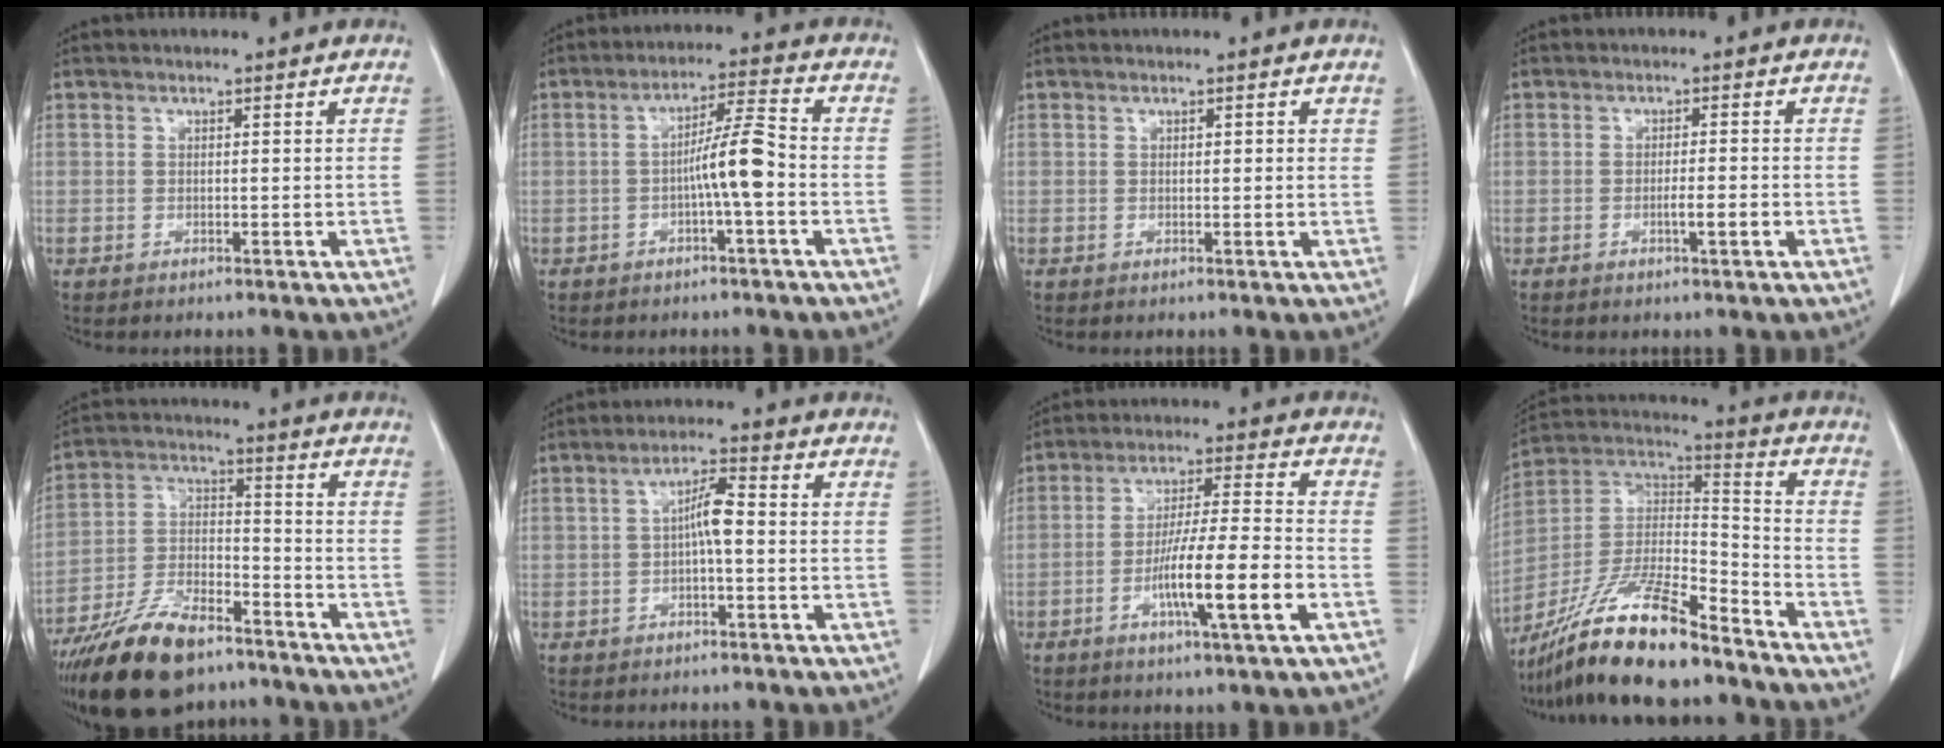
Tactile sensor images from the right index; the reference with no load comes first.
{"total": 6.7, "force": [-1.4, -0.1, 6.5], "torque": [-0.111, 0.016, -0.021]}
{"total": 1.2, "force": [0.5, 0.4, 1.0], "torque": [-0.015, 0.001, 0.004]}
{"total": 2.4, "force": [-0.7, 0.0, 2.3], "torque": [-0.037, 0.000, -0.009]}
{"total": 15.4, "force": [-11.5, 5.6, 8.6], "torque": [-0.172, -0.003, -0.205]}
{"total": 4.2, "force": [-0.3, 0.7, 4.1], "torque": [-0.074, 0.013, -0.004]}
{"total": 12.2, "force": [-4.2, 0.2, 11.5], "torque": [-0.199, -0.005, -0.070]}
{"total": 19.6, "force": [-15.3, 3.2, 11.7], "torque": [-0.248, -0.009, -0.283]}